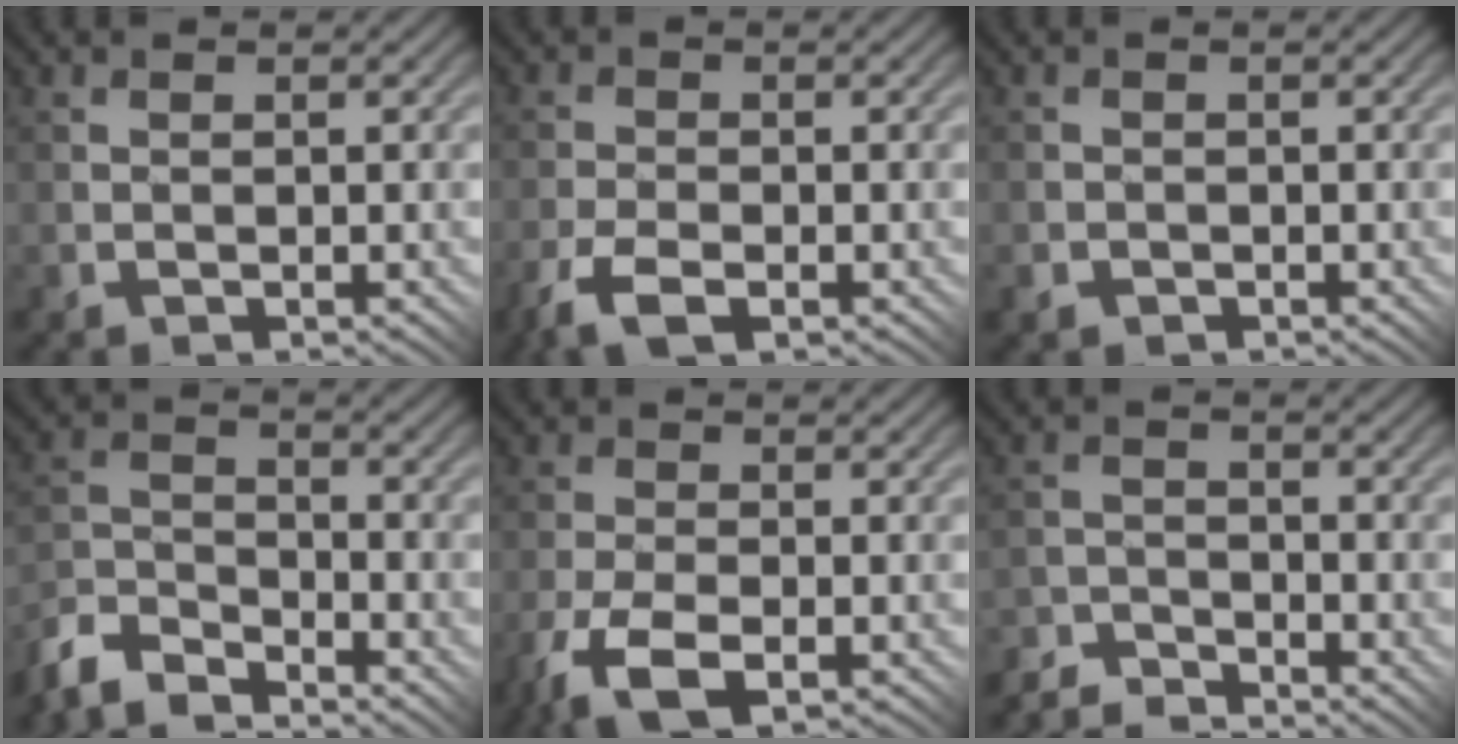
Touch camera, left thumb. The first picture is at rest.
{"total": 5.3, "force": [-3.0, 2.4, 3.7], "torque": [-0.079, -0.006, -0.058]}
{"total": 1.5, "force": [-0.9, 1.3, 0.2], "torque": [-0.004, 0.002, -0.016]}
{"total": 6.7, "force": [-5.9, 2.2, 2.4], "torque": [-0.053, 0.000, -0.131]}
{"total": 7.3, "force": [-4.1, 3.2, 5.2], "torque": [-0.118, -0.012, -0.073]}
{"total": 4.4, "force": [-4.3, 0.6, 0.4], "torque": [-0.003, 0.006, -0.092]}